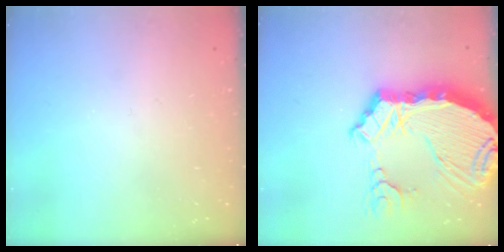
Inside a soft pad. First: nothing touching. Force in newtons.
{"total": 14.7, "press": 14.2, "slide": 3.8}